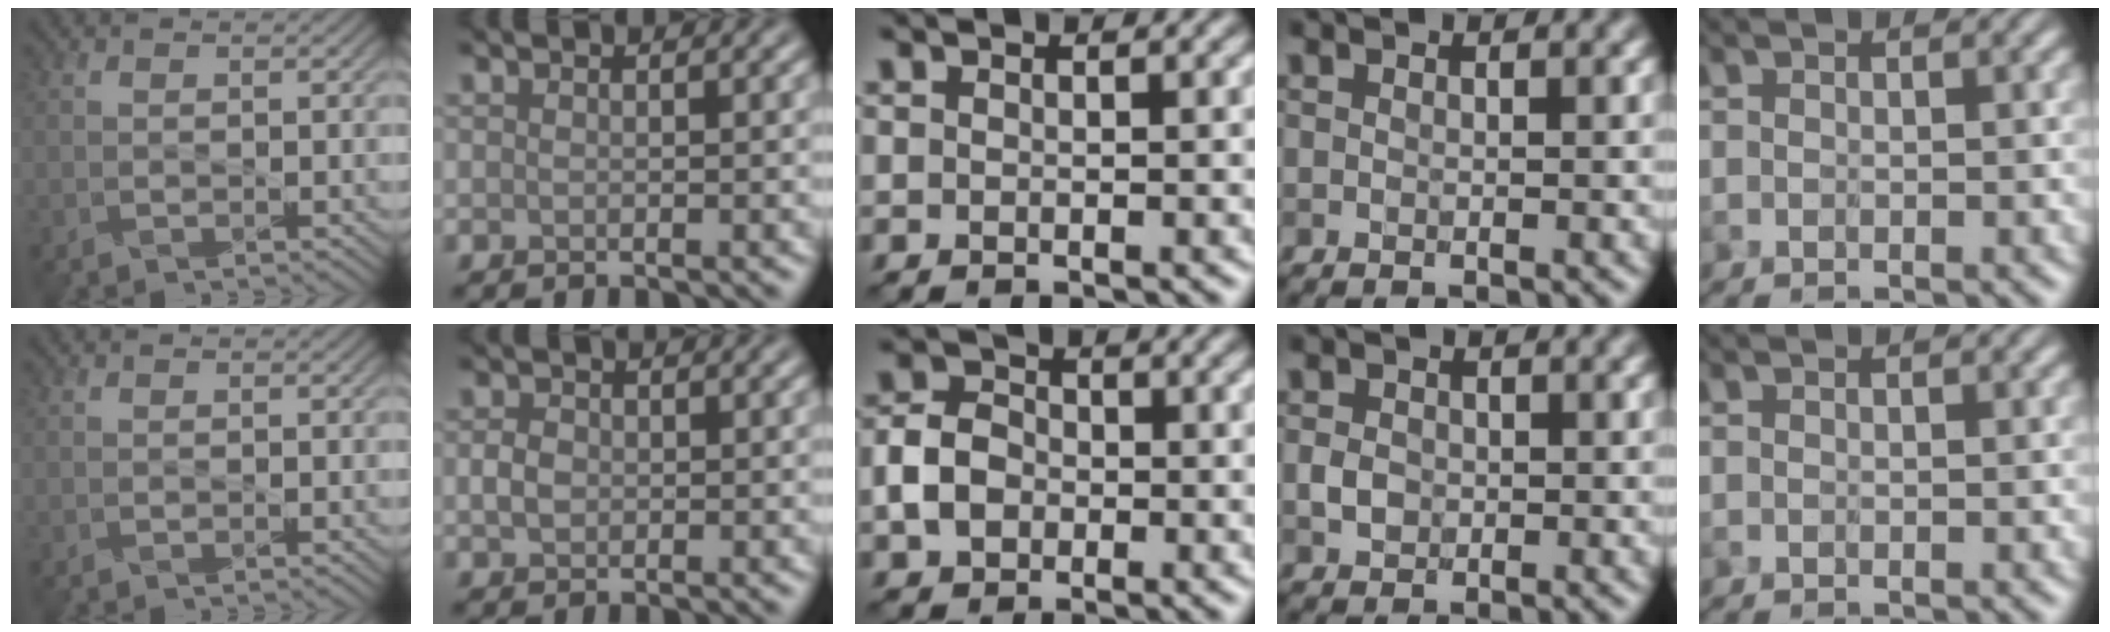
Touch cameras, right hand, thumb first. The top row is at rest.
{"index": {"total": 1.6, "force": [0.0, 1.3, 1.0], "torque": [-0.020, 0.001, -0.005]}, "middle": {"total": 3.8, "force": [-0.9, 3.0, 2.1], "torque": [-0.044, 0.006, -0.021]}, "ring": {"total": 1.5, "force": [-0.3, 1.3, 0.7], "torque": [-0.013, -0.001, -0.009]}}